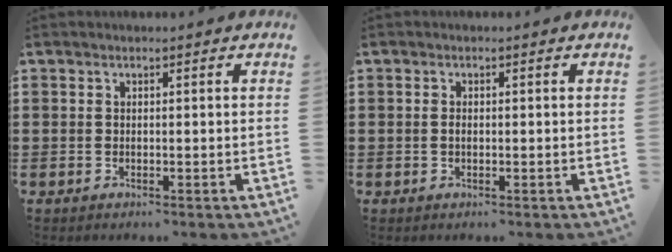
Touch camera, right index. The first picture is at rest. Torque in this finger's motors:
{"motor_torque": [0.38, 0.60, 0.19, 0.04]}